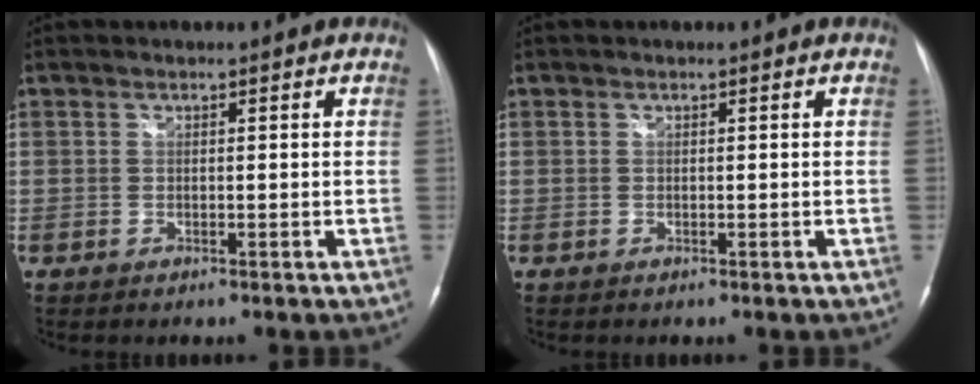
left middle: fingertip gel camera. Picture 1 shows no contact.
{"total": 0.0}